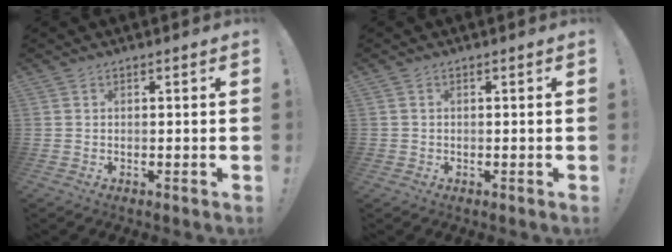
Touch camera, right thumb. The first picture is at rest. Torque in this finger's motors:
{"motor_torque": [-0.08, 0.08, -0.06, 0.15, 0.11]}